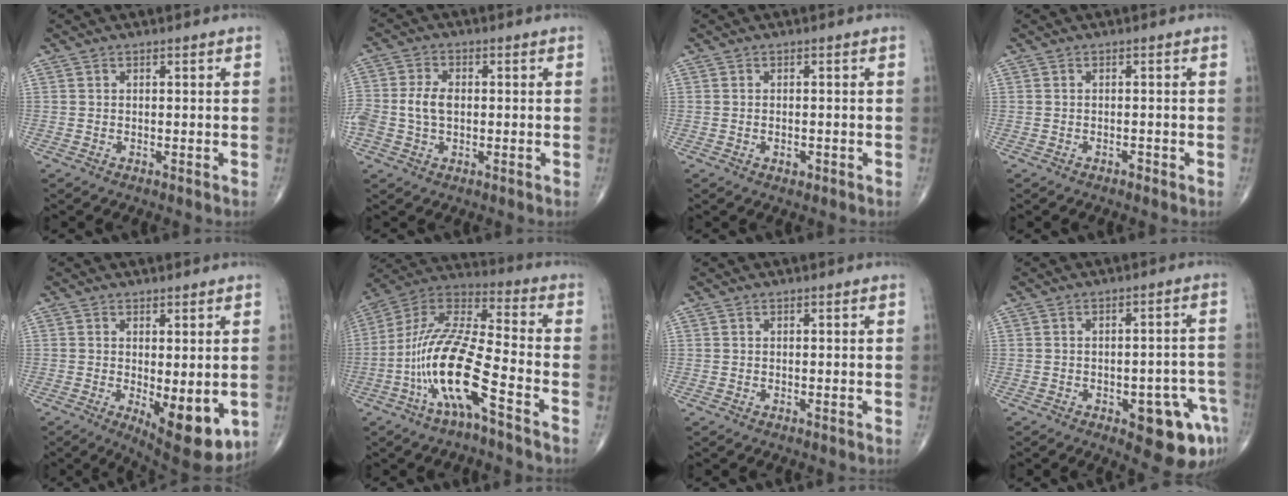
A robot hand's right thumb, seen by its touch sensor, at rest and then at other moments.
{"total": 6.1, "force": [-0.3, 4.1, 4.5], "torque": [-0.101, 0.012, -0.004]}
{"total": 1.4, "force": [-0.6, 0.8, 1.0], "torque": [-0.016, 0.003, -0.007]}
{"total": 0.7, "force": [-0.5, 0.3, 0.3], "torque": [-0.004, 0.001, -0.011]}
{"total": 11.2, "force": [-2.3, 4.2, 10.1], "torque": [-0.125, -0.025, -0.018]}
{"total": 16.7, "force": [-7.2, 3.7, 14.6], "torque": [-0.308, 0.051, -0.141]}
{"total": 0.0}
{"total": 11.6, "force": [-5.3, 4.6, 9.3], "torque": [-0.083, 0.032, -0.056]}